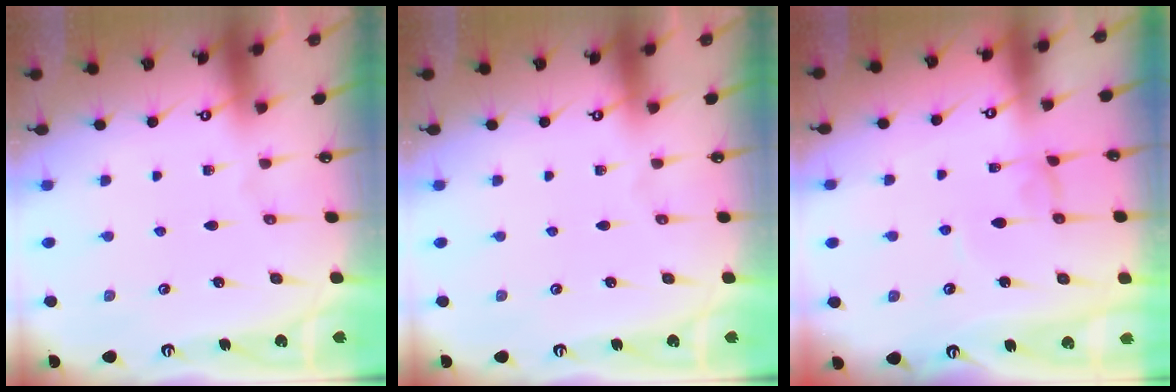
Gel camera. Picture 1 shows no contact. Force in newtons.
{"total": 0.0}
{"total": 0.6, "press": 0.5, "slide": 0.3}